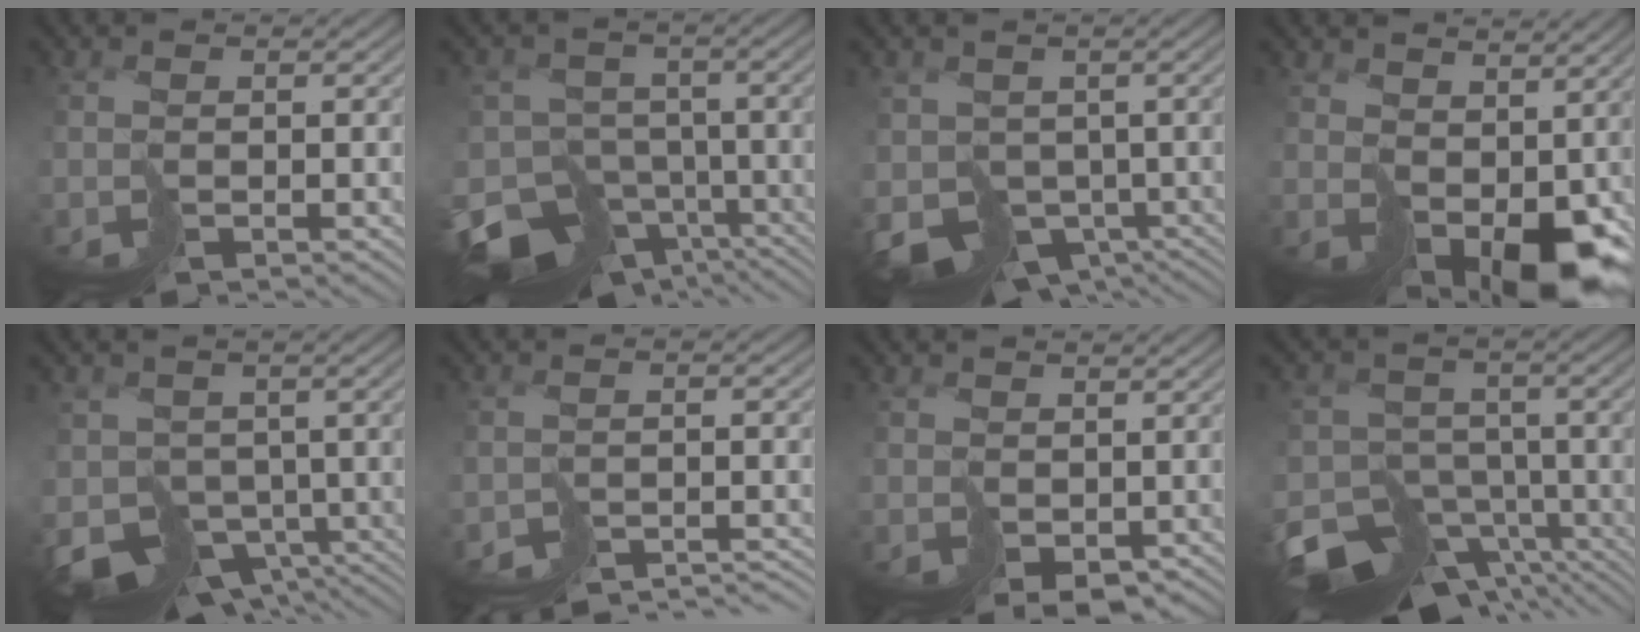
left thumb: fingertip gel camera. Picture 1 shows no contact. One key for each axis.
{"total": 12.9, "fx": -8.0, "fy": 8.5, "fz": 5.6, "tx": -0.137, "ty": -0.037, "tz": -0.099}
{"total": 7.4, "fx": -1.2, "fy": 6.2, "fz": 3.8, "tx": -0.088, "ty": -0.032, "tz": -0.009}
{"total": 10.3, "fx": 1.9, "fy": 6.8, "fz": 7.5, "tx": -0.141, "ty": -0.039, "tz": 0.074}
{"total": 7.5, "fx": -1.9, "fy": 6.2, "fz": 3.7, "tx": -0.079, "ty": -0.027, "tz": -0.024}
{"total": 6.4, "fx": -6.3, "fy": 0.9, "fz": 0.6, "tx": 0.004, "ty": -0.005, "tz": -0.086}
{"total": 3.2, "fx": 0.4, "fy": 2.2, "fz": 2.2, "tx": -0.057, "ty": -0.016, "tz": 0.021}
{"total": 12.6, "fx": -8.2, "fy": 7.6, "fz": 6.0, "tx": -0.139, "ty": -0.039, "tz": -0.110}